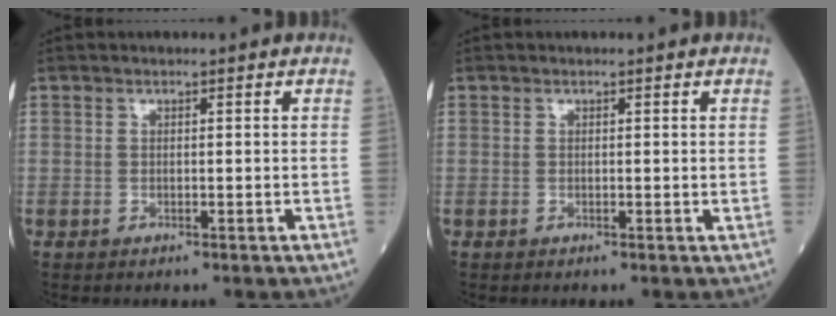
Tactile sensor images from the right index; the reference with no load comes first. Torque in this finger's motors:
{"motor_torque": [0.00, 0.00, 0.00, 0.00]}